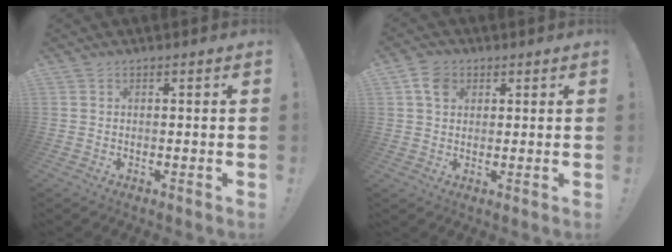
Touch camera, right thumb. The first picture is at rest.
{"total": 6.0, "force": [2.5, 4.5, 3.1], "torque": [-0.050, 0.000, 0.048]}